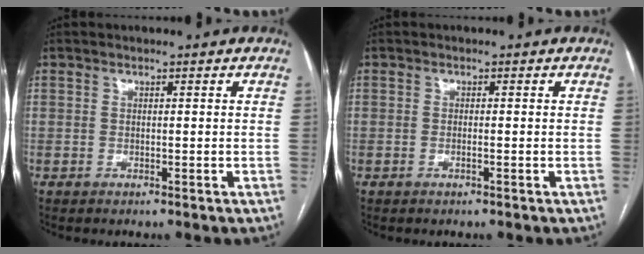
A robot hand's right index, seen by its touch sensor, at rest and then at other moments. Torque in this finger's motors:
{"motor_torque": [-0.29, -0.13, -0.04, 0.00]}